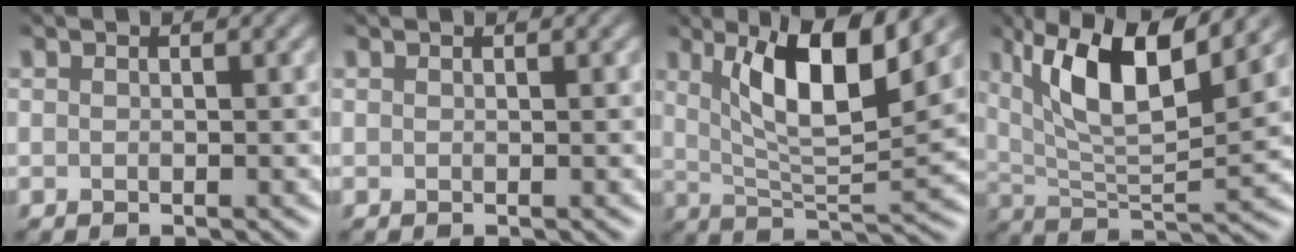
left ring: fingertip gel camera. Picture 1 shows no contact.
{"total": 0.0}
{"total": 8.2, "force": [3.4, 2.1, 7.2], "torque": [-0.119, -0.007, 0.060]}
{"total": 9.1, "force": [4.1, 2.7, 7.7], "torque": [-0.139, -0.002, 0.075]}